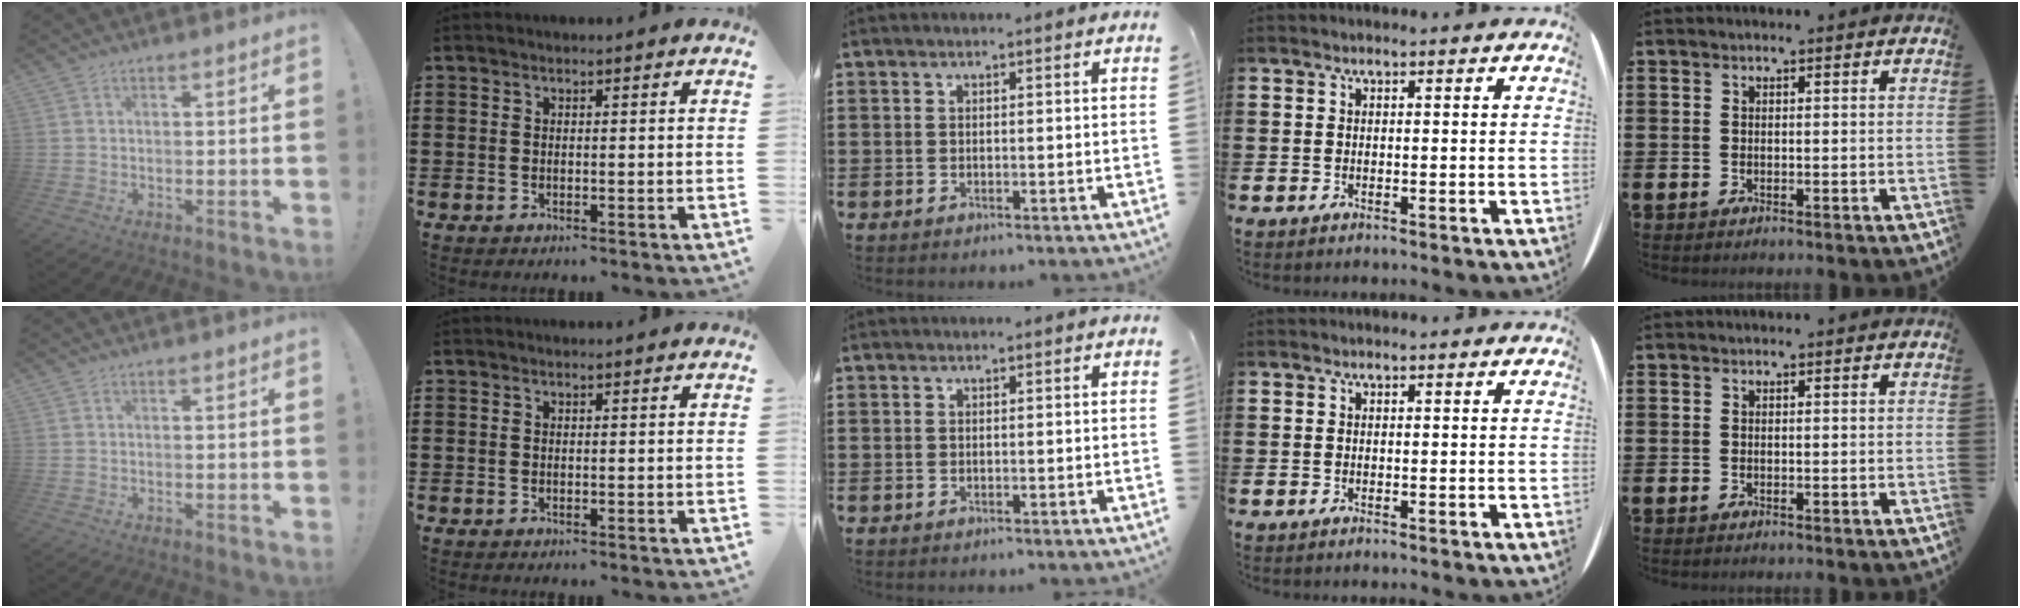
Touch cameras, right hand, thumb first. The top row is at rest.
{}